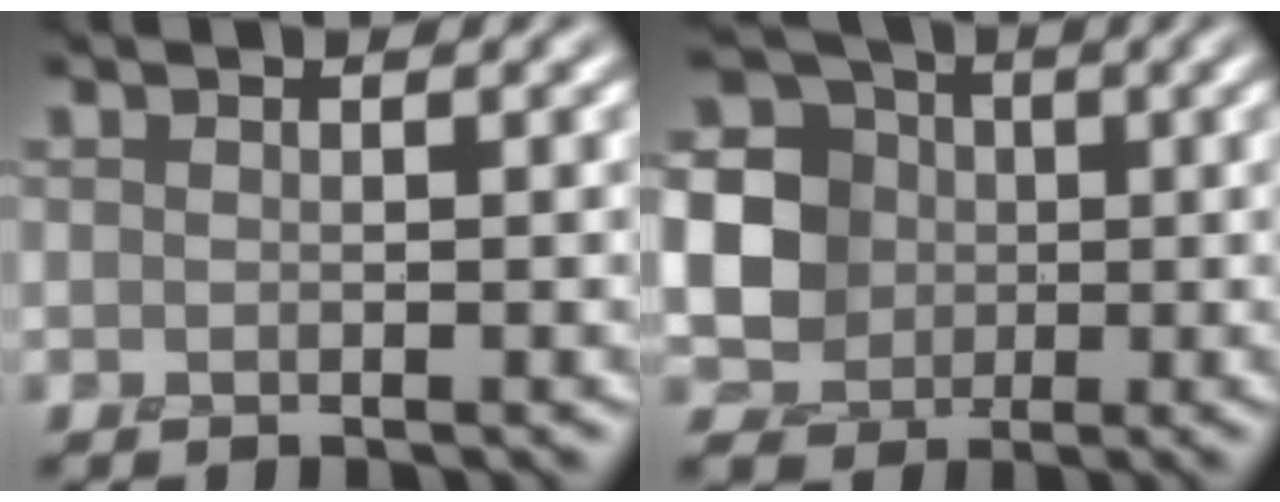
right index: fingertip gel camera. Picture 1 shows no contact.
{"total": 12.7, "force": [1.5, 11.6, 4.9], "torque": [-0.154, 0.032, 0.001]}